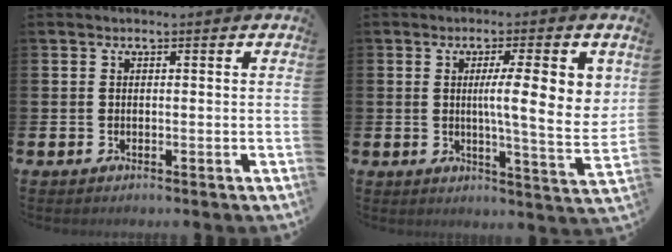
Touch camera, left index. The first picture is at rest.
{"total": 9.0, "force": [2.9, 1.2, 8.4], "torque": [-0.119, -0.029, 0.035]}